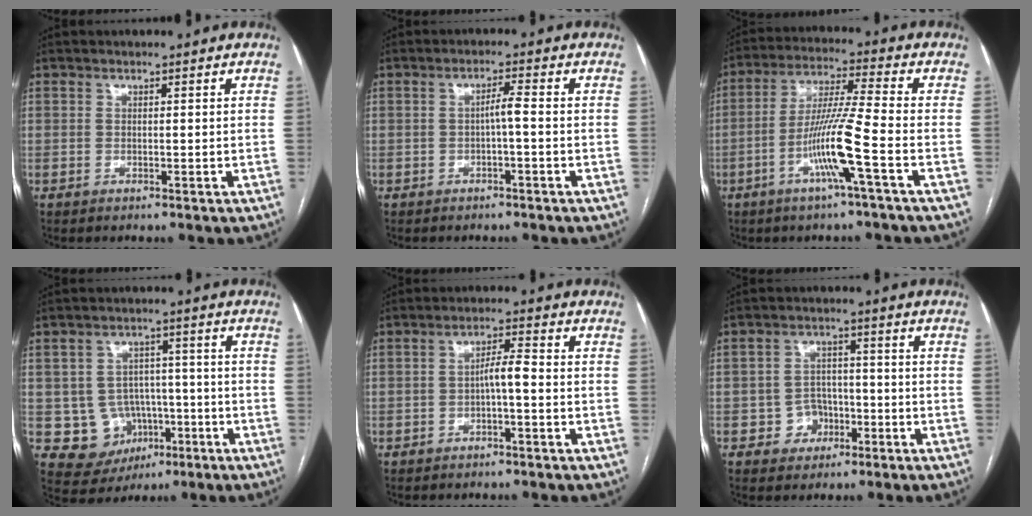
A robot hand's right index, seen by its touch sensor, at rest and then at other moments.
{"total": 2.3, "force": [-0.5, 0.0, 2.2], "torque": [-0.036, 0.004, -0.009]}
{"total": 10.5, "force": [-4.0, -1.2, 9.6], "torque": [-0.190, -0.003, -0.080]}
{"total": 8.5, "force": [-2.2, 7.9, 2.3], "torque": [-0.033, 0.026, -0.021]}
{"total": 3.3, "force": [-0.8, 0.4, 3.2], "torque": [-0.053, 0.010, -0.014]}
{"total": 4.6, "force": [-1.9, 4.1, 1.1], "torque": [-0.008, 0.016, -0.025]}